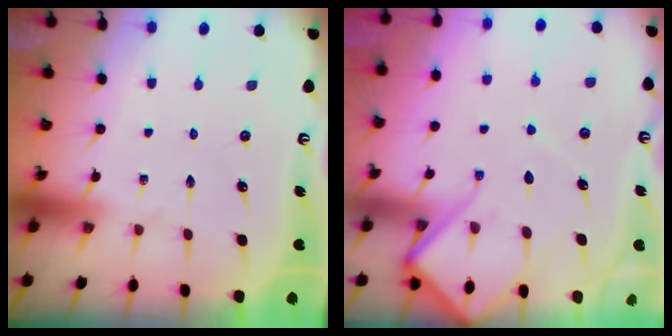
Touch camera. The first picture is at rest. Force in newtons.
{"total": 10.7, "press": 10.6, "slide": 1.1}